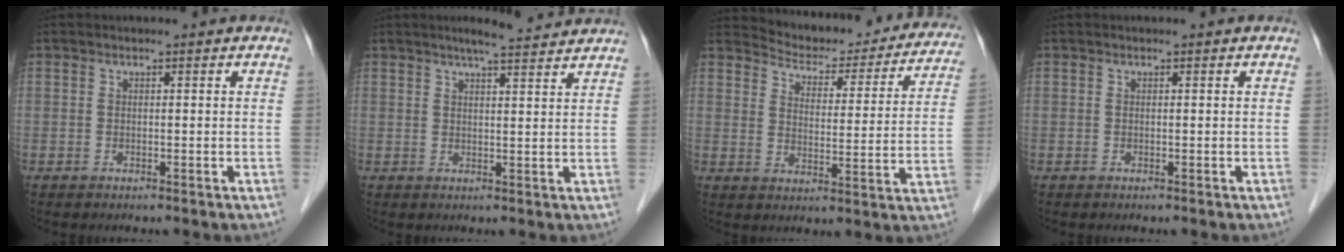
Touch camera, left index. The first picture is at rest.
{"total": 6.3, "force": [5.6, 0.1, 2.9], "torque": [-0.051, 0.014, 0.075]}
{"total": 18.1, "force": [17.1, 4.6, 3.9], "torque": [-0.034, -0.023, 0.202]}
{"total": 0.0}